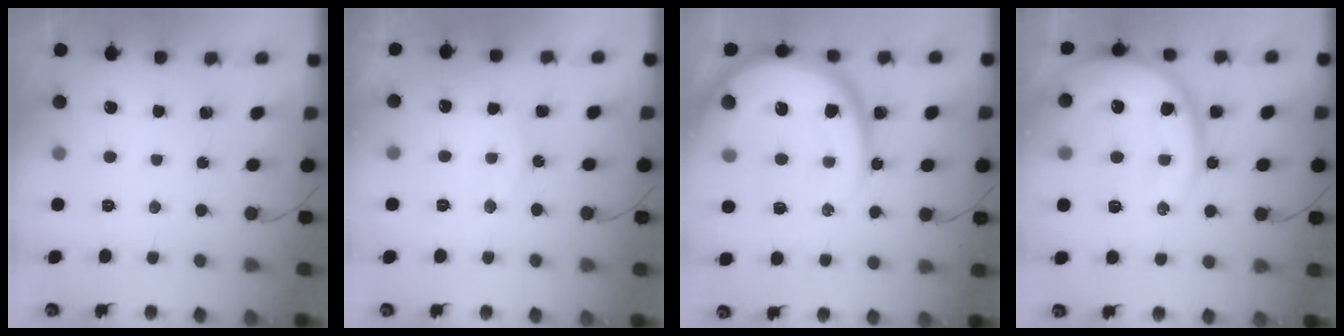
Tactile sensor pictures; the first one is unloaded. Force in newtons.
{"total": 7.7, "press": 7.7, "slide": 0.4}
{"total": 20.9, "press": 20.8, "slide": 1.8}
{"total": 18.3, "press": 18.2, "slide": 1.9}